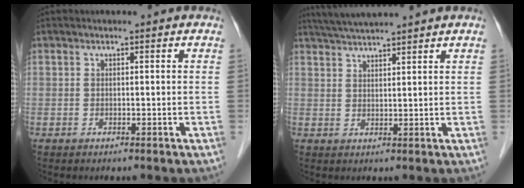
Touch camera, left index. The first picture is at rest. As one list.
[{"total": 6.1, "force": [5.5, -0.7, 2.3], "torque": [-0.047, 0.025, 0.099]}]